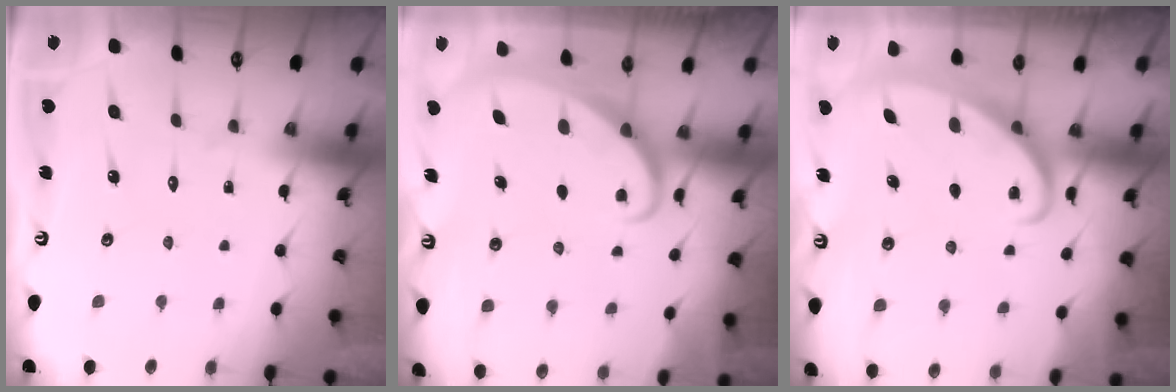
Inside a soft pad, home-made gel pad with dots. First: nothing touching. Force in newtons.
{"total": 2.1, "press": 2.1, "slide": 0.0}
{"total": 2.5, "press": 2.5, "slide": 0.3}